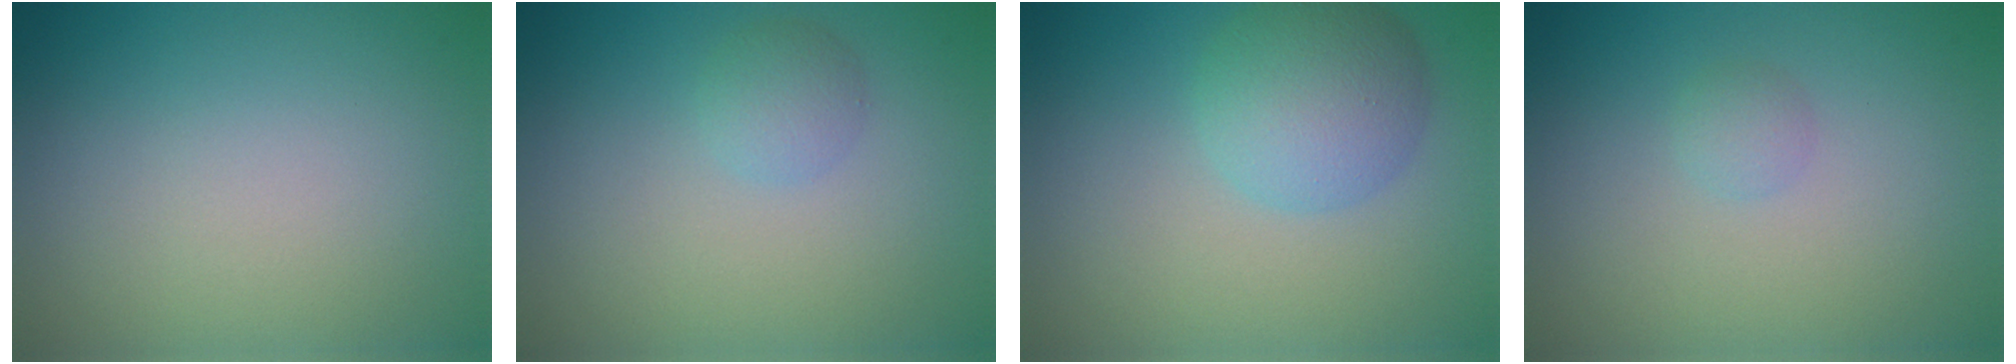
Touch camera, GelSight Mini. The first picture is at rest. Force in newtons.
{"total": 1.6, "press": 1.6, "slide": 0.1}
{"total": 4.9, "press": 4.9, "slide": 0.1}
{"total": 0.9, "press": 0.9, "slide": 0.1}